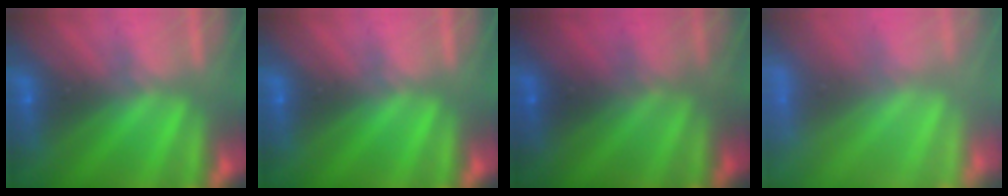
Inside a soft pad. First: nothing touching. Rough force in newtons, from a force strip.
{"total": 0.0}
{"total": 1.7}
{"total": 7.3}